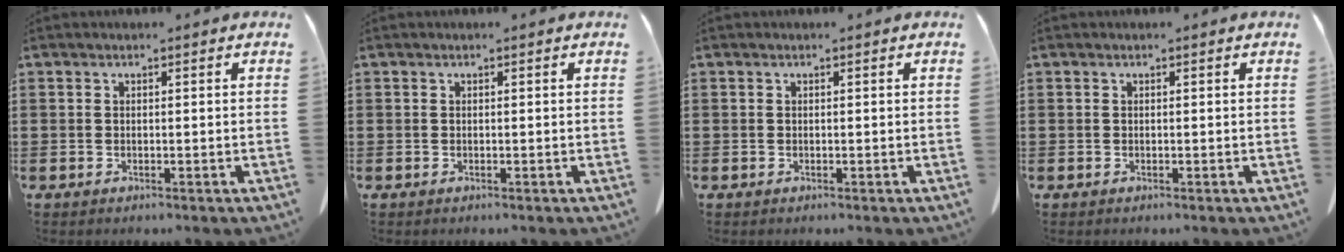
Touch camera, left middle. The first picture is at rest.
{"total": 0.0}
{"total": 0.0}
{"total": 0.0}